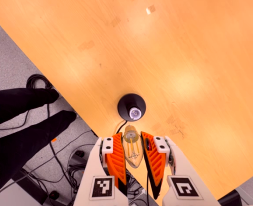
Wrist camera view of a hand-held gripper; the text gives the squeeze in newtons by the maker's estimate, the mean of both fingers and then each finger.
{"total": 19.6, "left": 21.9, "right": 17.2}